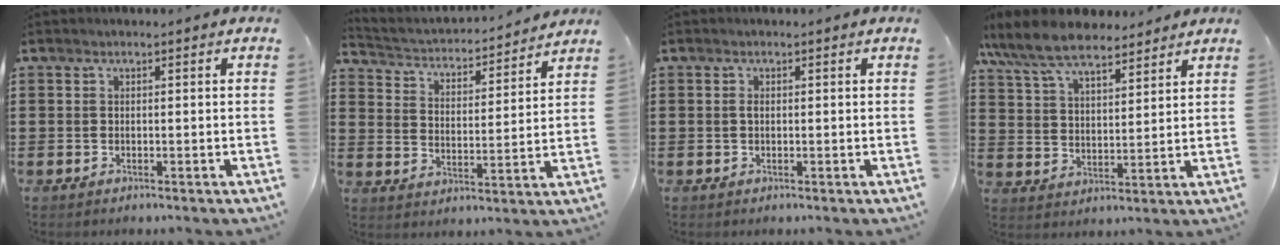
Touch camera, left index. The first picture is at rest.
{"total": 2.6, "force": [2.6, 0.5, 0.2], "torque": [-0.025, -0.028, 0.033]}
{"total": 0.8, "force": [0.1, 0.4, 0.7], "torque": [-0.016, 0.000, 0.002]}
{"total": 8.7, "force": [7.5, 2.5, 3.7], "torque": [-0.100, -0.023, 0.137]}